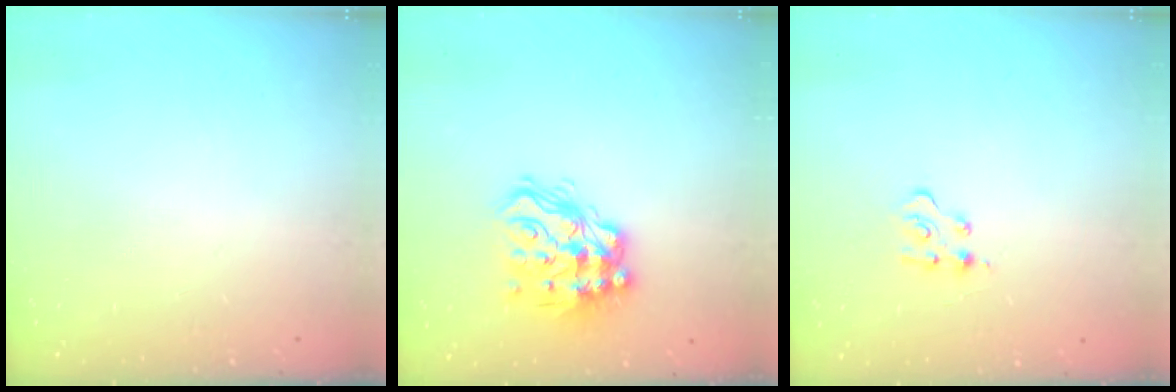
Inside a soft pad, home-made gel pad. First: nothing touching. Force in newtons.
{"total": 17.4, "press": 17.4, "slide": 1.2}
{"total": 5.2, "press": 5.2, "slide": 0.5}